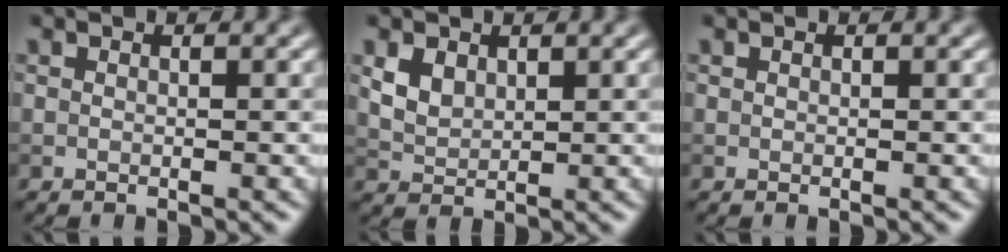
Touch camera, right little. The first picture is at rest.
{"total": 2.3, "force": [1.1, 1.6, 1.2], "torque": [-0.030, -0.004, 0.024]}
{"total": 0.0}